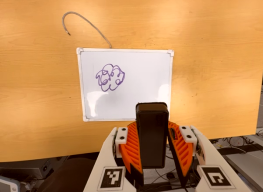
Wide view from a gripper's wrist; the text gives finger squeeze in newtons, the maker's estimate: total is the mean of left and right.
{"total": 8.2, "left": 7.4, "right": 9.1}